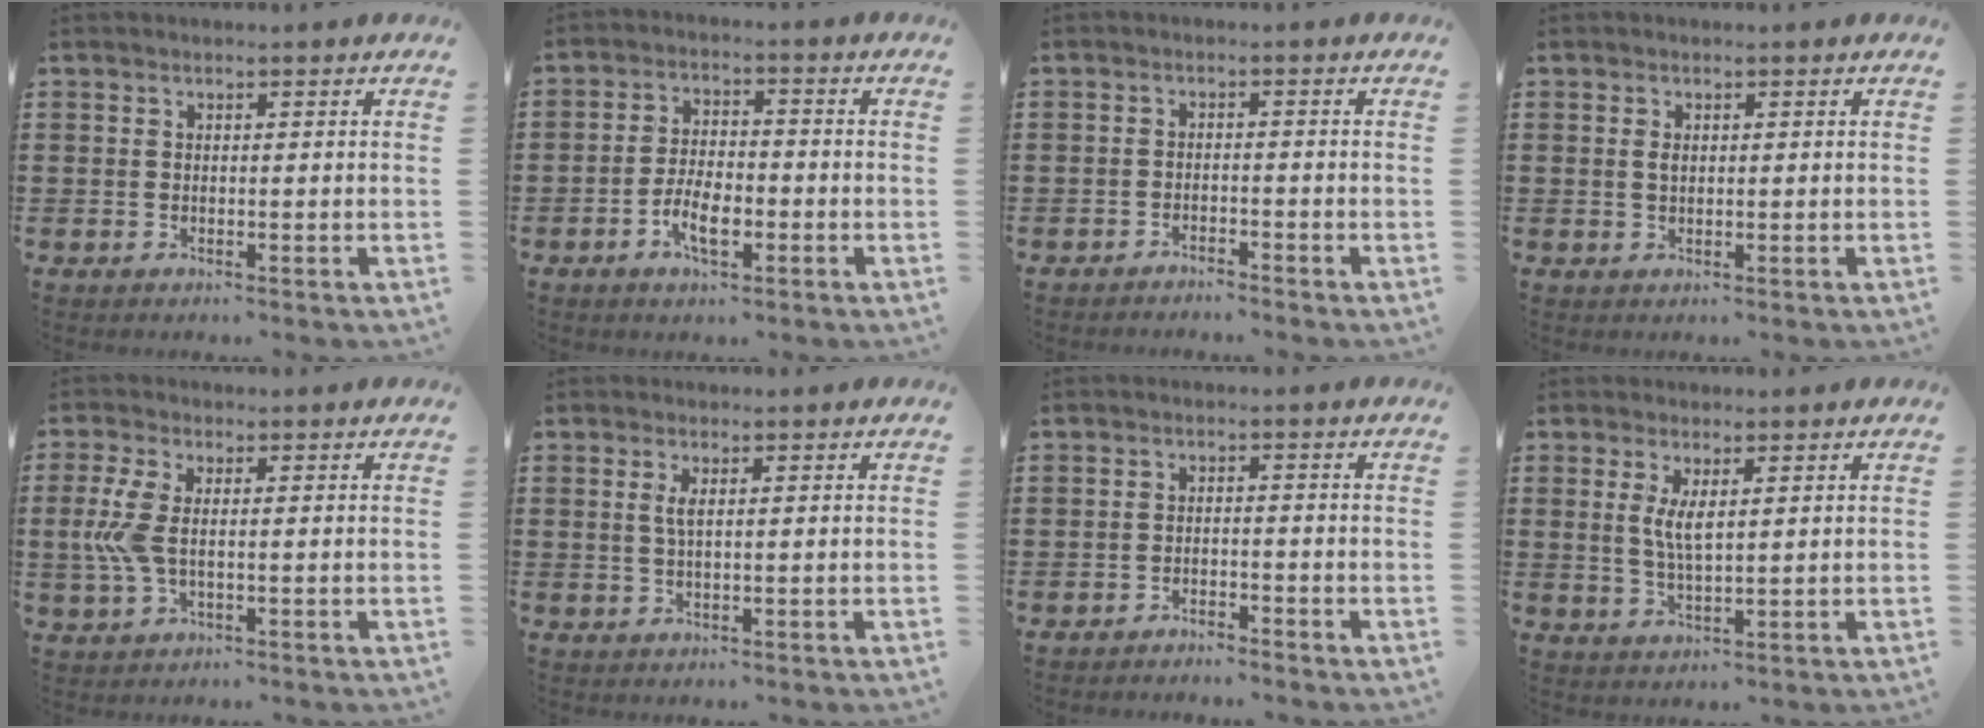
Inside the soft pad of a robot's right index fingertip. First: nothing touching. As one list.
[{"total": 5.7, "force": [-2.4, 2.7, 4.4], "torque": [-0.095, 0.002, -0.048]}, {"total": 1.7, "force": [-1.7, -0.1, 0.0], "torque": [-0.005, 0.002, -0.036]}, {"total": 1.2, "force": [0.2, 0.6, 1.0], "torque": [-0.022, 0.003, 0.003]}, {"total": 5.7, "force": [0.0, 2.6, 5.1], "torque": [-0.129, -0.004, -0.009]}, {"total": 1.9, "force": [0.4, 0.4, 1.8], "torque": [-0.036, 0.002, 0.006]}, {"total": 1.9, "force": [-1.9, 0.0, 0.0], "torque": [-0.006, 0.000, -0.041]}, {"total": 3.8, "force": [1.1, 1.1, 3.4], "torque": [-0.071, 0.003, 0.017]}]